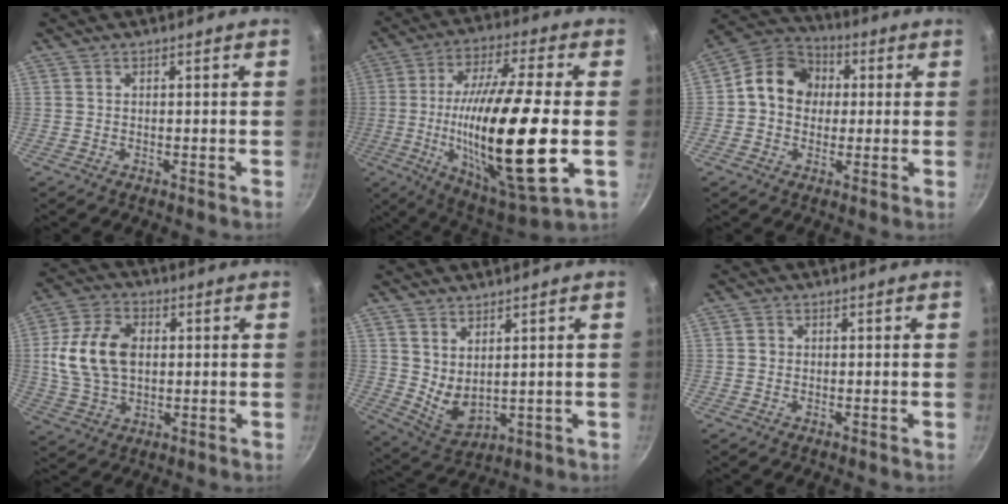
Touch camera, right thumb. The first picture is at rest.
{"total": 26.0, "force": [-3.0, 5.7, 25.2], "torque": [-0.447, 0.002, -0.048]}
{"total": 11.6, "force": [1.2, 9.8, 6.1], "torque": [-0.068, 0.024, -0.004]}
{"total": 13.7, "force": [1.4, 9.4, 10.0], "torque": [-0.177, 0.006, 0.023]}
{"total": 6.5, "force": [2.8, 3.6, 4.7], "torque": [-0.073, -0.037, 0.068]}
{"total": 1.2, "force": [0.1, 1.2, 0.4], "torque": [-0.003, 0.003, -0.001]}